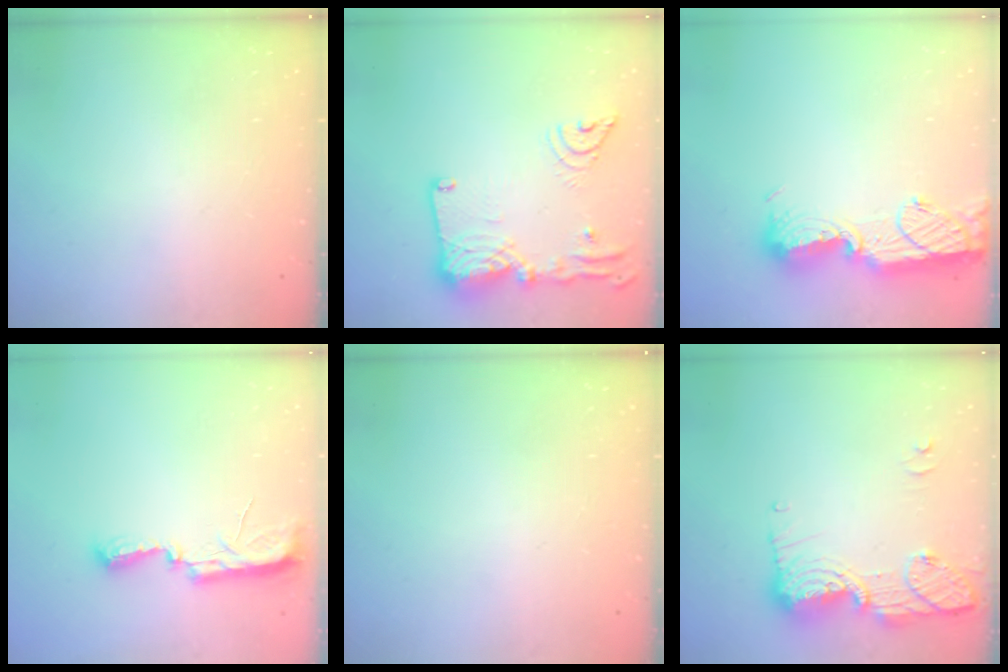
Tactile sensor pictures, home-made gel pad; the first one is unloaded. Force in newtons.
{"total": 20.1, "press": 19.9, "slide": 2.3}
{"total": 12.9, "press": 12.8, "slide": 1.2}
{"total": 7.9, "press": 7.8, "slide": 0.8}
{"total": 0.0}
{"total": 14.5, "press": 14.3, "slide": 2.9}